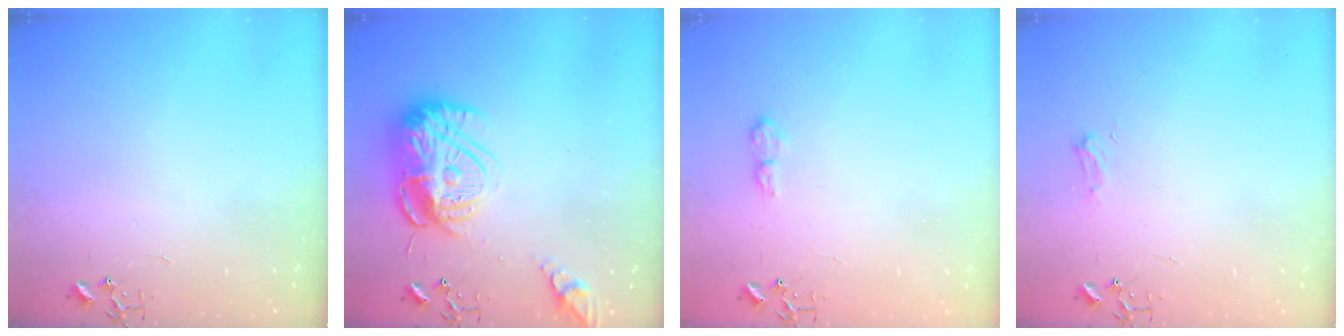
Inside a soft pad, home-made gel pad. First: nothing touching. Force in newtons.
{"total": 18.0, "press": 17.9, "slide": 1.8}
{"total": 7.0, "press": 7.0, "slide": 0.8}
{"total": 6.6, "press": 6.6, "slide": 0.5}